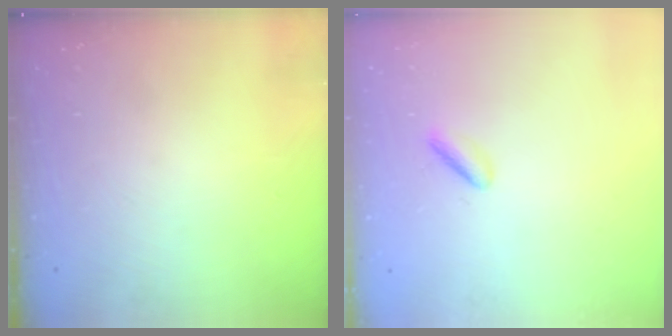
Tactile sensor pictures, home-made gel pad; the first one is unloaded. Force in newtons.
{"total": 2.3, "press": 2.0, "slide": 1.1}